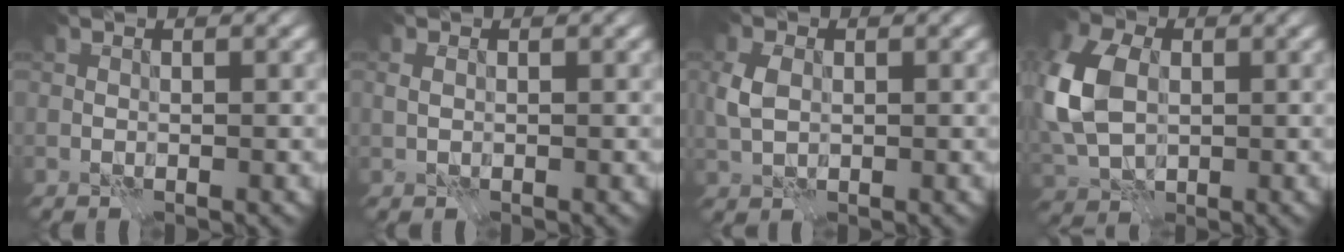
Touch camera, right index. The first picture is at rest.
{"total": 1.0, "force": [0.1, 0.8, 0.6], "torque": [-0.015, 0.001, 0.004]}
{"total": 2.8, "force": [0.3, 2.0, 1.9], "torque": [-0.049, 0.004, 0.004]}
{"total": 10.0, "force": [0.6, 7.0, 7.1], "torque": [-0.184, 0.004, 0.005]}